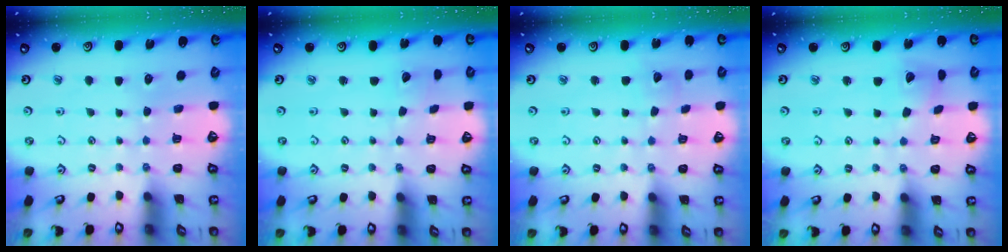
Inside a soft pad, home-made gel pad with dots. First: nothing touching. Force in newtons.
{"total": 1.6, "press": 1.6, "slide": 0.0}
{"total": 3.4, "press": 3.4, "slide": 0.3}
{"total": 5.6, "press": 5.5, "slide": 0.7}